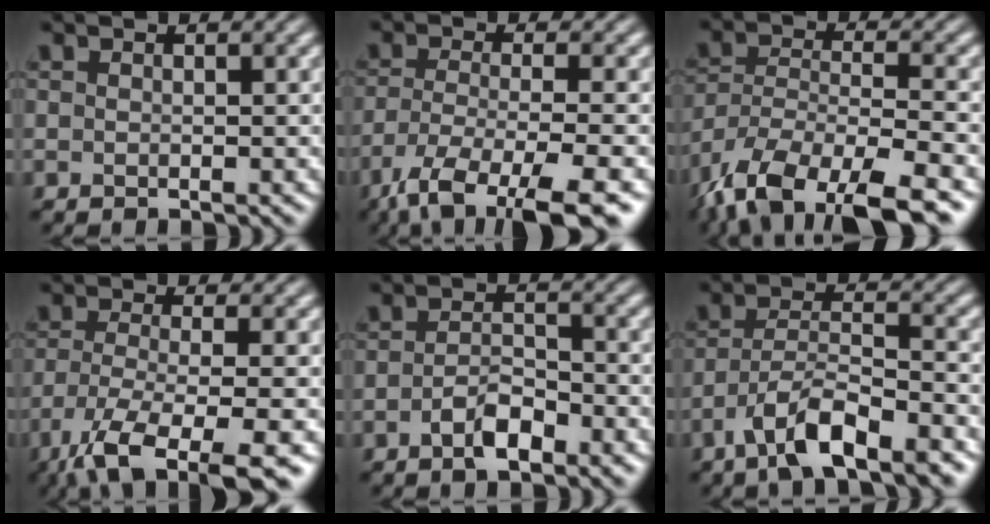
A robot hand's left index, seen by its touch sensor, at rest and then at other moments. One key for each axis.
{"total": 9.3, "fx": -6.4, "fy": 2.3, "fz": 6.4, "tx": -0.117, "ty": -0.012, "tz": -0.114}
{"total": 13.2, "fx": -9.7, "fy": 5.0, "fz": 7.5, "tx": -0.141, "ty": -0.022, "tz": -0.160}
{"total": 8.5, "fx": -5.4, "fy": 2.2, "fz": 6.1, "tx": -0.106, "ty": -0.011, "tz": -0.102}
{"total": 3.1, "fx": -1.8, "fy": 1.3, "fz": 2.2, "tx": -0.041, "ty": 0.004, "tz": -0.035}
{"total": 7.2, "fx": -4.8, "fy": 2.0, "fz": 4.9, "tx": -0.089, "ty": 0.005, "tz": -0.089}